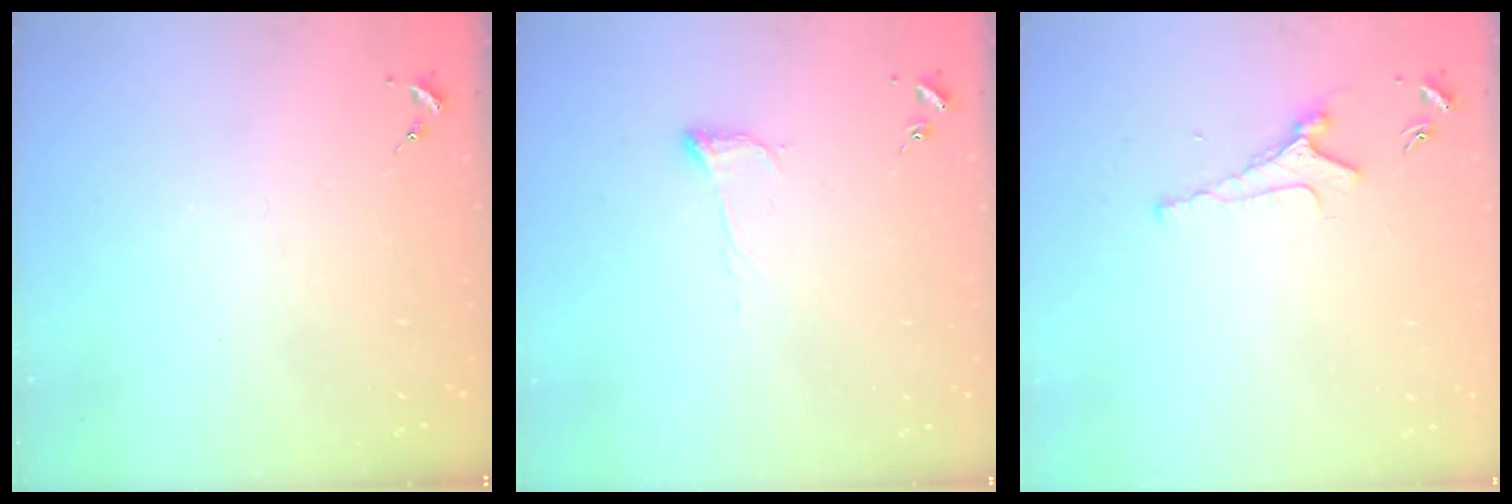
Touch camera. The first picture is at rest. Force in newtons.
{"total": 5.6, "press": 5.5, "slide": 0.8}
{"total": 3.9, "press": 3.8, "slide": 0.7}